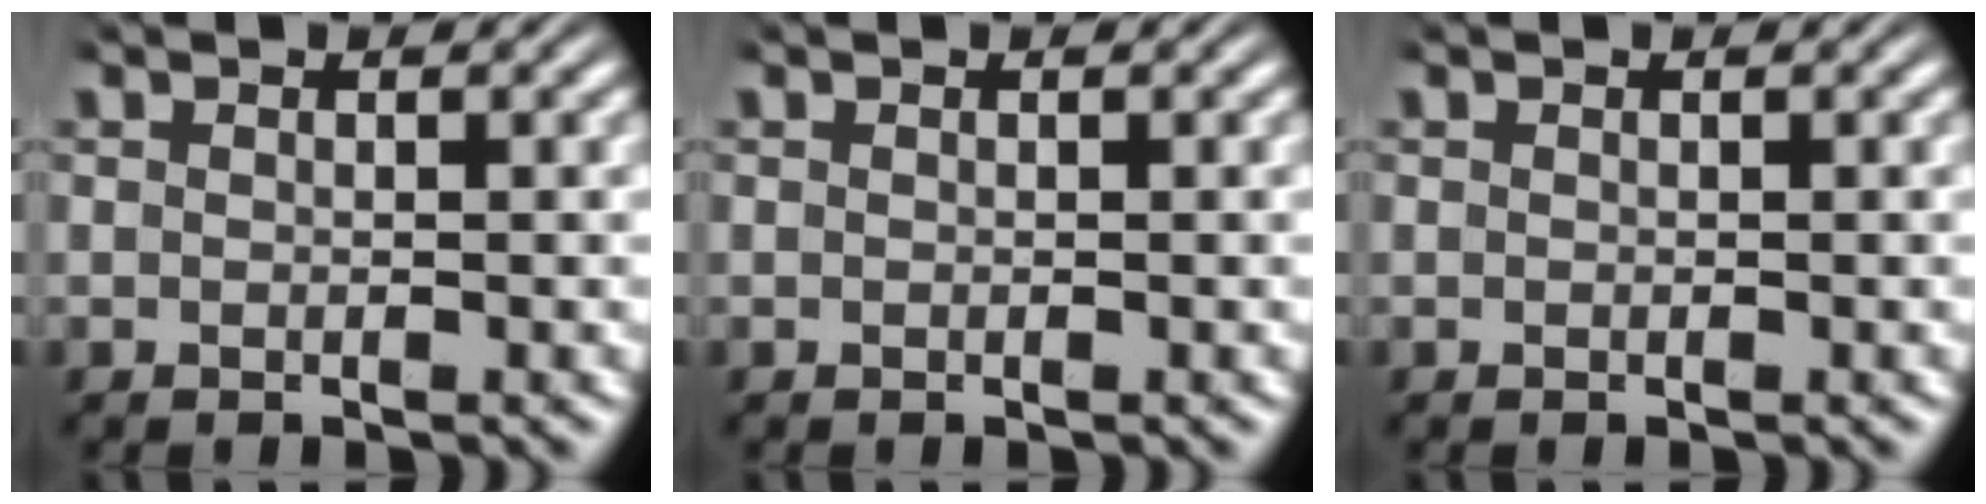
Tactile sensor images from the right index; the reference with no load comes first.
{"total": 0.0}
{"total": 0.0}